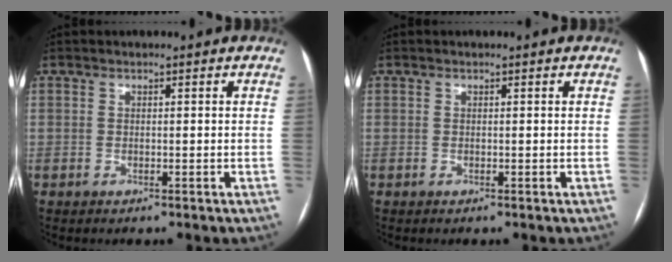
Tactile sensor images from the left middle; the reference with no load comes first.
{"total": 0.0}